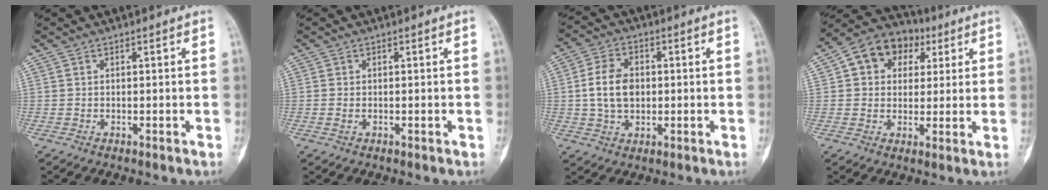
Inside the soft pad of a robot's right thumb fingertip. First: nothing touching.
{"total": 0.9, "force": [-0.2, 0.7, 0.7], "torque": [-0.016, 0.000, -0.002]}
{"total": 8.6, "force": [0.2, 6.1, 6.1], "torque": [-0.103, 0.008, 0.003]}
{"total": 12.1, "force": [3.9, 9.6, 6.1], "torque": [-0.060, 0.009, 0.053]}